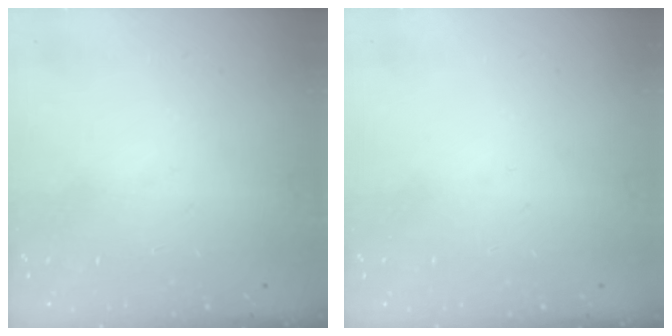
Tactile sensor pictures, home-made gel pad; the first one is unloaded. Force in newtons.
{"total": 0.0}